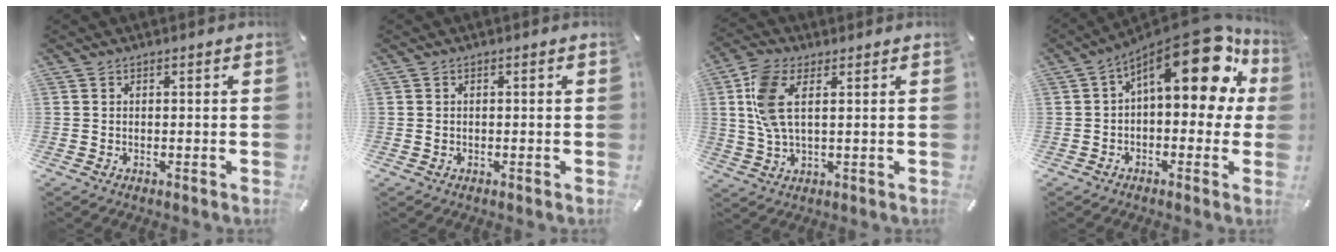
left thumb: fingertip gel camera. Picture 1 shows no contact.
{"total": 0.7, "force": [-0.2, 0.5, 0.4], "torque": [-0.008, 0.002, -0.005]}
{"total": 9.0, "force": [2.4, 4.1, 7.6], "torque": [-0.177, -0.003, 0.039]}
{"total": 19.3, "force": [9.1, 8.1, 15.0], "torque": [-0.214, -0.064, 0.147]}